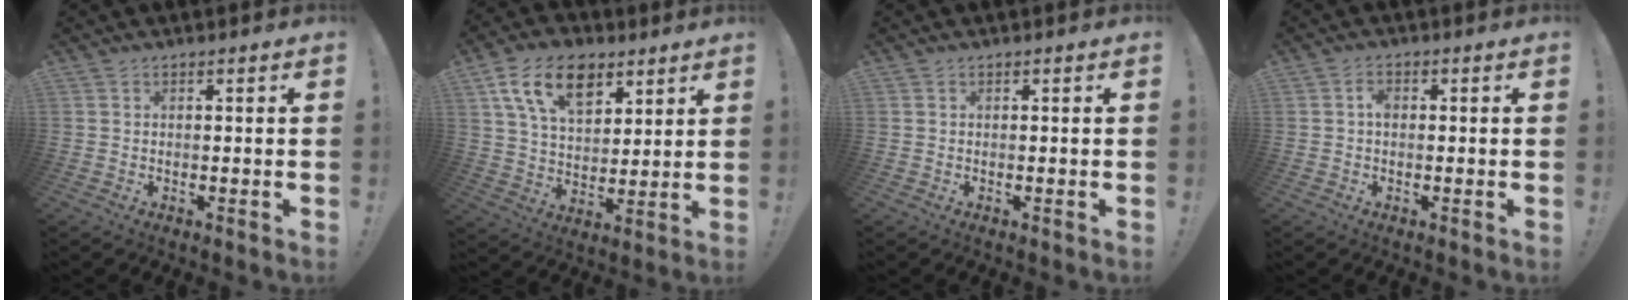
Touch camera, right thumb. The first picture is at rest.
{"total": 15.9, "force": [8.3, 9.6, 9.6], "torque": [-0.164, -0.027, 0.153]}
{"total": 0.0}
{"total": 2.3, "force": [0.0, 1.6, 1.7], "torque": [-0.025, 0.005, -0.002]}